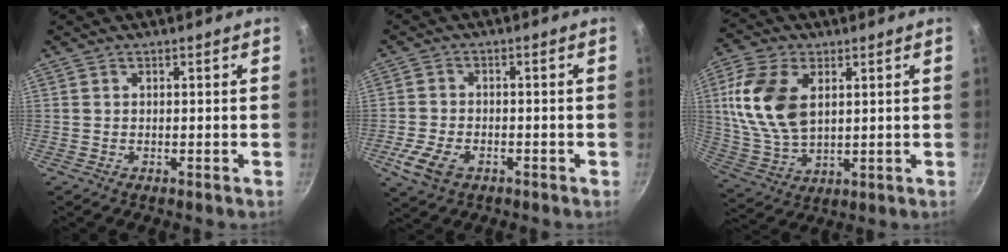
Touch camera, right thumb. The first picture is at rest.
{"total": 6.8, "force": [-2.9, 4.2, 4.4], "torque": [-0.091, 0.010, -0.054]}
{"total": 14.6, "force": [3.7, 8.8, 11.0], "torque": [-0.208, -0.010, 0.078]}